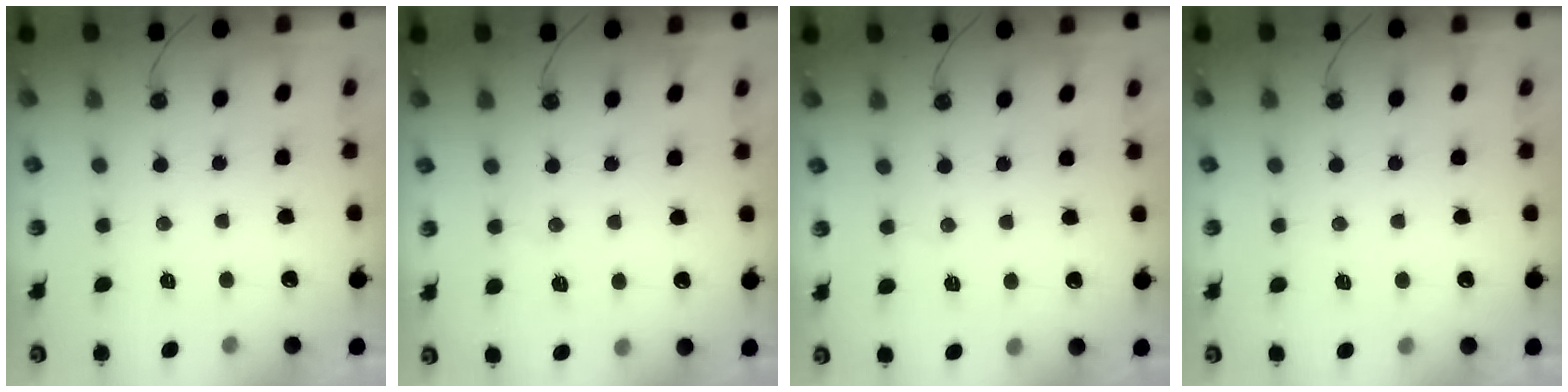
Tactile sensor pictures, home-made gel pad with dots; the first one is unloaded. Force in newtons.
{"total": 7.7, "press": 3.2, "slide": 7.0}
{"total": 2.9, "press": 2.7, "slide": 1.2}
{"total": 2.4, "press": 2.3, "slide": 0.6}